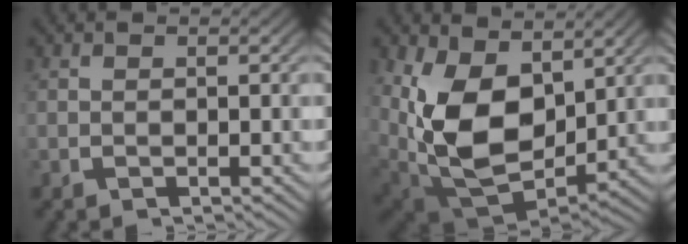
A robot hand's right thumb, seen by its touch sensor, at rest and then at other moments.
{"total": 12.7, "force": [0.0, 8.4, 9.5], "torque": [-0.235, -0.062, 0.030]}